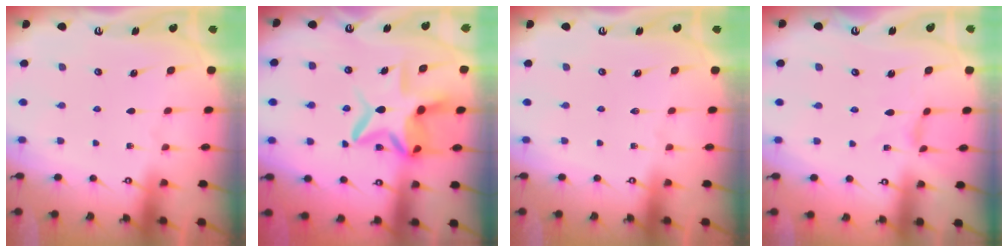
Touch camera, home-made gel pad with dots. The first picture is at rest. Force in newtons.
{"total": 11.4, "press": 11.3, "slide": 1.5}
{"total": 0.0}
{"total": 0.0}